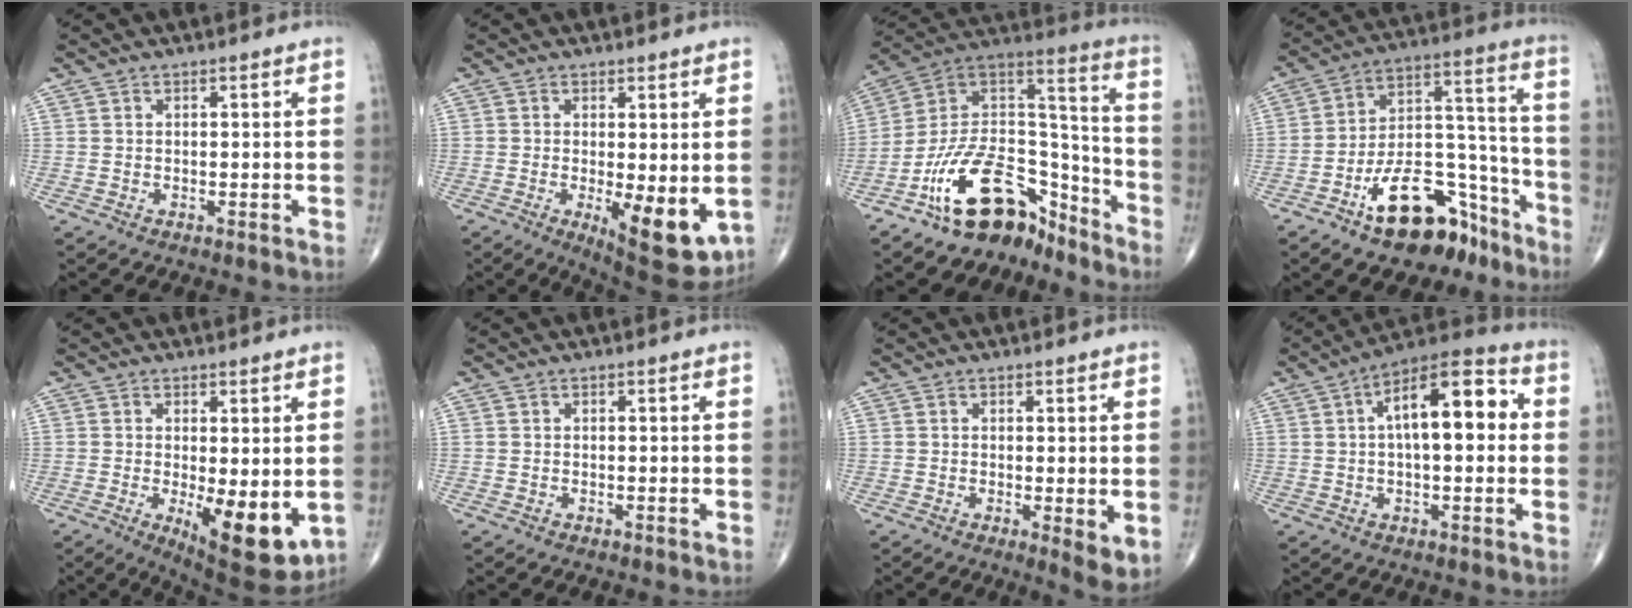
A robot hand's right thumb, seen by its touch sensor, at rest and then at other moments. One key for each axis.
{"total": 10.7, "fx": -2.0, "fy": 3.9, "fz": 9.8, "tx": -0.127, "ty": -0.025, "tz": -0.018}
{"total": 20.2, "fx": -14.0, "fy": 10.0, "fz": 10.6, "tx": -0.145, "ty": 0.122, "tz": -0.244}
{"total": 18.4, "fx": -11.6, "fy": 9.1, "fz": 11.1, "tx": -0.133, "ty": 0.107, "tz": -0.184}
{"total": 11.6, "fx": -2.0, "fy": 4.3, "fz": 10.6, "tx": -0.142, "ty": -0.027, "tz": -0.015}
{"total": 0.0}
{"total": 4.4, "fx": -0.3, "fy": 1.3, "fz": 4.2, "tx": -0.062, "ty": -0.015, "tz": -0.006}
{"total": 14.4, "fx": 2.3, "fy": 6.2, "fz": 12.8, "tx": -0.181, "ty": 0.029, "tz": 0.025}